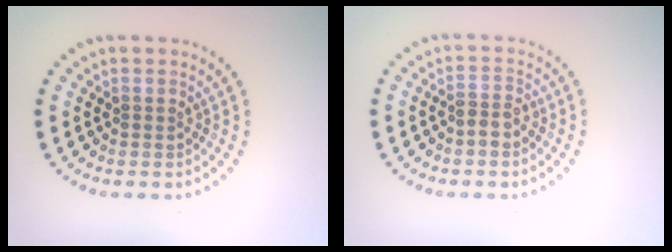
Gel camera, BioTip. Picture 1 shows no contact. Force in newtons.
{"total": 1.7, "press": 1.4, "slide": 1.0}